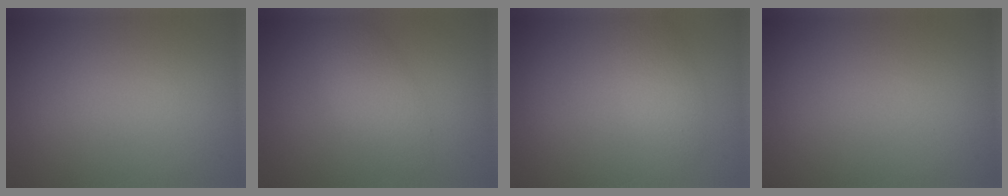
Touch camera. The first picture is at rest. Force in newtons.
{"total": 2.6, "press": 2.6, "slide": 0.3}
{"total": 2.1, "press": 2.1, "slide": 0.1}
{"total": 0.0}